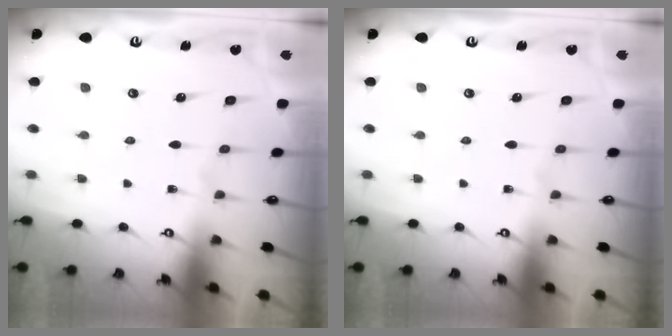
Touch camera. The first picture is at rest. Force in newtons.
{"total": 0.0}